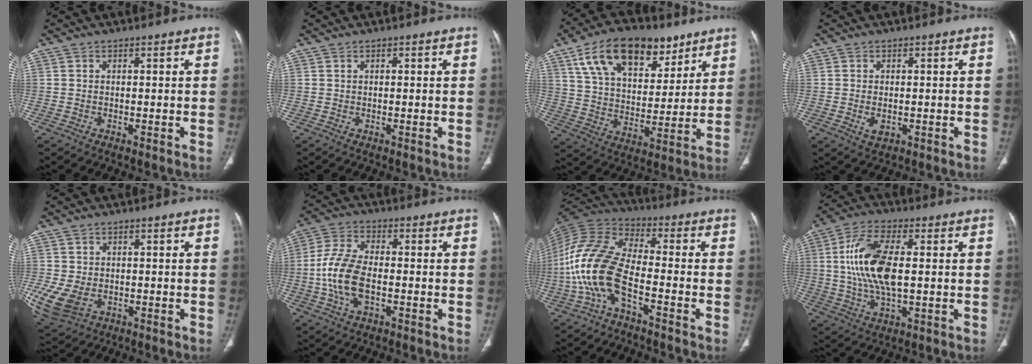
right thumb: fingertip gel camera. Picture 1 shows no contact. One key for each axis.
{"total": 0.0}
{"total": 20.6, "fx": 11.8, "fy": 11.4, "fz": 12.5, "tx": -0.179, "ty": -0.024, "tz": 0.205}
{"total": 2.7, "fx": -0.6, "fy": 1.7, "fz": 2.1, "tx": -0.039, "ty": -0.003, "tz": -0.006}
{"total": 10.2, "fx": -2.7, "fy": 7.2, "fz": 6.7, "tx": -0.162, "ty": -0.006, "tz": -0.035}
{"total": 11.0, "fx": -2.1, "fy": 5.9, "fz": 9.0, "tx": -0.193, "ty": 0.019, "tz": -0.044}
{"total": 14.6, "fx": -5.2, "fy": 6.5, "fz": 12.0, "tx": -0.265, "ty": 0.049, "tz": -0.109}
{"total": 14.3, "fx": 1.1, "fy": 6.2, "fz": 12.8, "tx": -0.270, "ty": 0.007, "tz": 0.022}